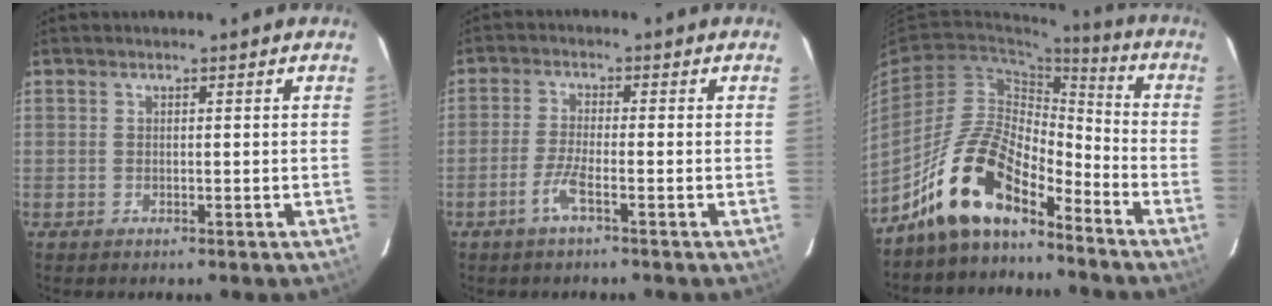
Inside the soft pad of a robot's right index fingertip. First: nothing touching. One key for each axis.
{"total": 1.7, "fx": -1.0, "fy": 0.5, "fz": 1.3, "tx": -0.033, "ty": 0.002, "tz": -0.022}
{"total": 13.7, "fx": -10.5, "fy": 4.6, "fz": 7.5, "tx": -0.144, "ty": 0.019, "tz": -0.201}